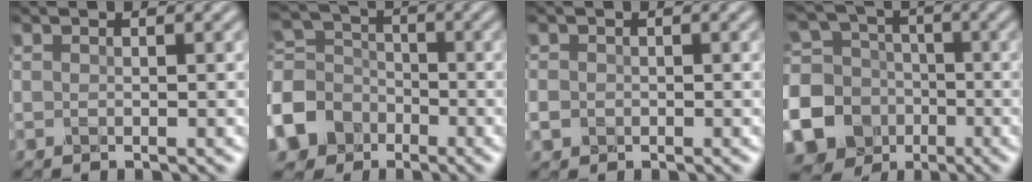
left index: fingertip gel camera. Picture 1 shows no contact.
{"total": 9.1, "force": [-4.1, 7.6, 2.9], "torque": [-0.089, -0.016, -0.101]}
{"total": 1.3, "force": [-0.3, 1.2, 0.4], "torque": [-0.006, -0.004, -0.011]}
{"total": 17.7, "force": [-5.9, 16.1, 4.6], "torque": [-0.142, -0.027, -0.128]}